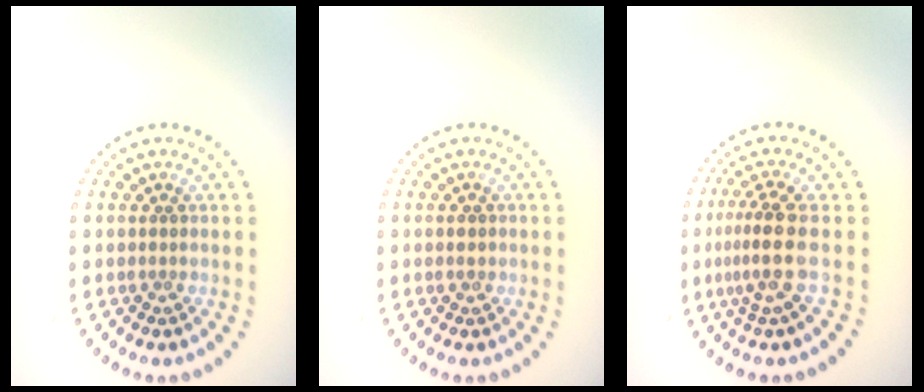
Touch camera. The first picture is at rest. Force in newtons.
{"total": 1.0, "press": 1.0, "slide": 0.2}
{"total": 3.2, "press": 2.4, "slide": 2.2}